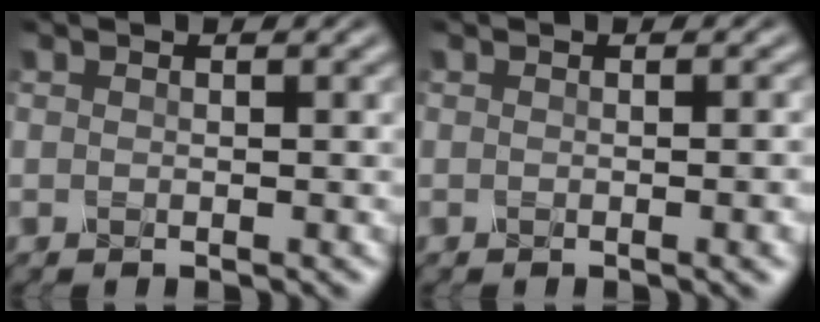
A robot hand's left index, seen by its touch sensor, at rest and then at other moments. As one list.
[{"total": 2.6, "force": [-0.3, 0.8, 2.4], "torque": [-0.020, 0.002, -0.005]}]